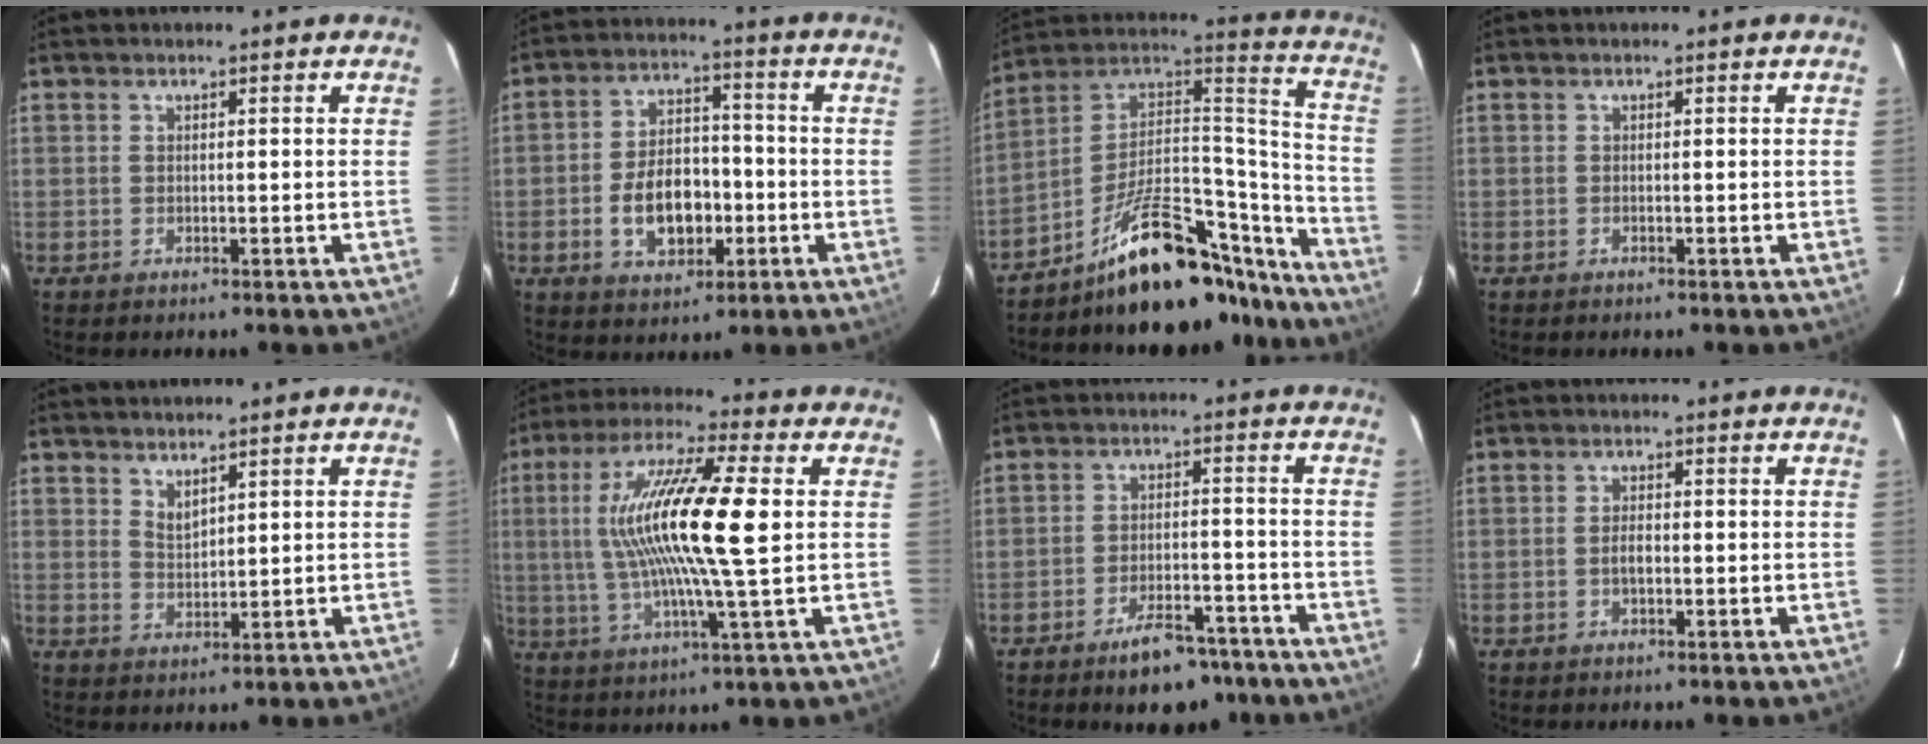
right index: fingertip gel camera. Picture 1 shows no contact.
{"total": 11.1, "force": [-3.3, 6.9, 8.1], "torque": [-0.158, 0.018, -0.042]}
{"total": 24.5, "force": [-19.0, 9.1, 12.6], "torque": [-0.175, 0.054, -0.283]}
{"total": 0.0}
{"total": 2.9, "force": [2.4, 0.8, 1.3], "torque": [-0.021, -0.003, 0.044]}
{"total": 17.9, "force": [2.4, 1.8, 17.7], "torque": [-0.330, 0.008, 0.037]}
{"total": 9.7, "force": [-7.4, 4.0, 4.9], "torque": [-0.092, 0.014, -0.101]}
{"total": 1.8, "force": [-0.6, 0.9, 1.4], "torque": [-0.028, 0.000, -0.011]}